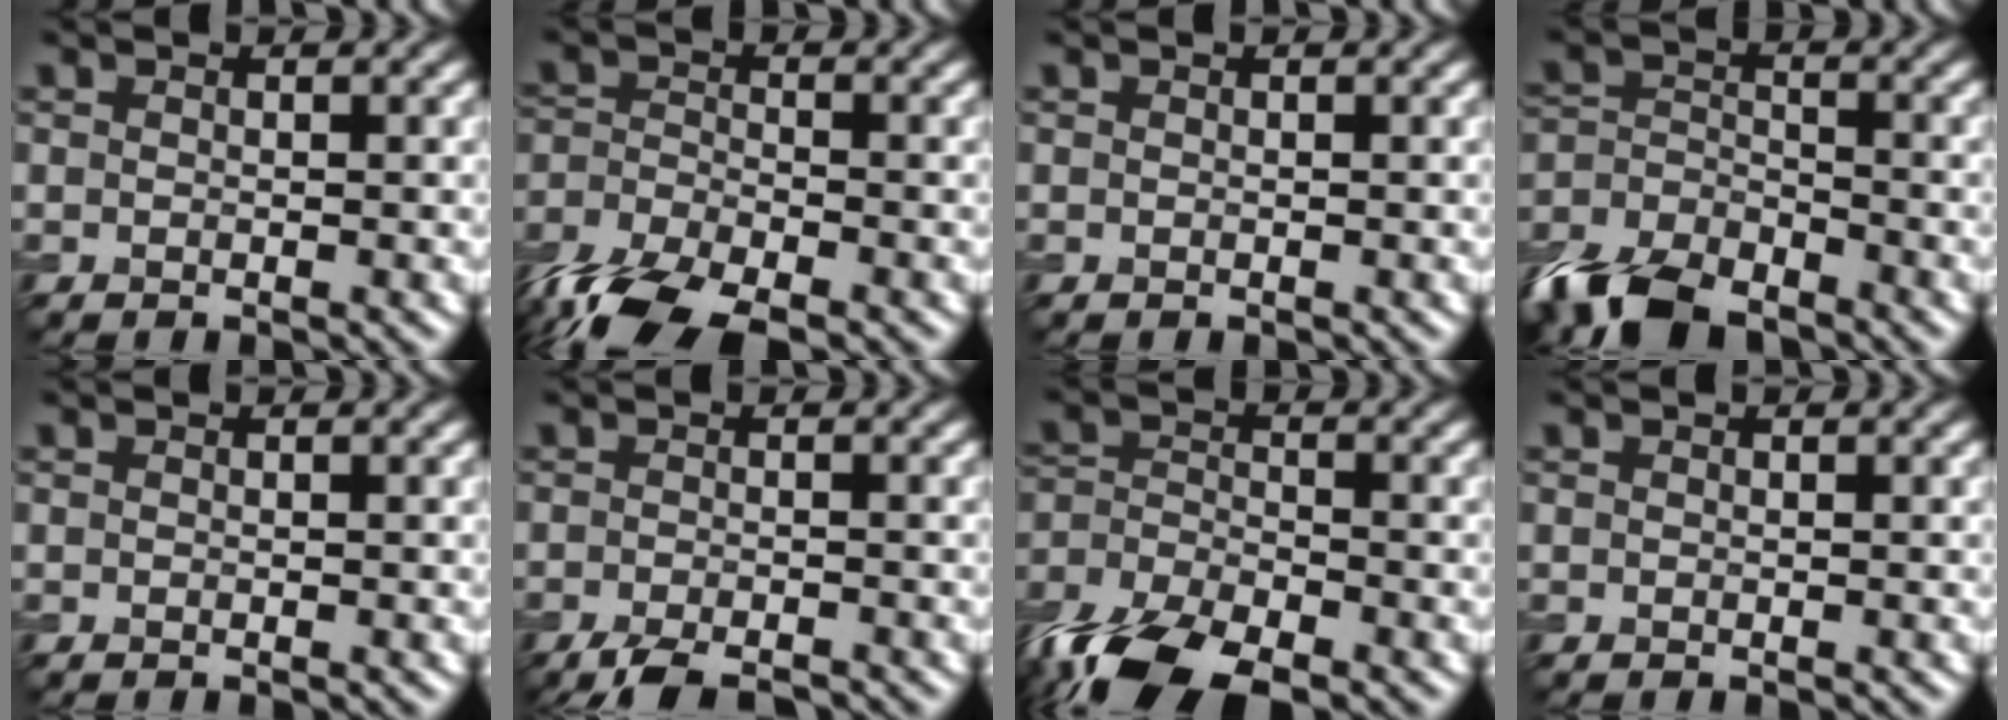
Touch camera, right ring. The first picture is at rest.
{"total": 8.6, "force": [-6.2, 3.3, 5.0], "torque": [-0.113, -0.024, -0.125]}
{"total": 0.0}
{"total": 8.9, "force": [-6.8, 3.7, 4.4], "torque": [-0.097, -0.013, -0.137]}
{"total": 0.0}
{"total": 4.0, "force": [-3.2, 0.9, 2.2], "torque": [-0.039, -0.009, -0.061]}
{"total": 10.8, "force": [-7.6, 4.5, 6.3], "torque": [-0.141, -0.034, -0.143]}
{"total": 0.0}